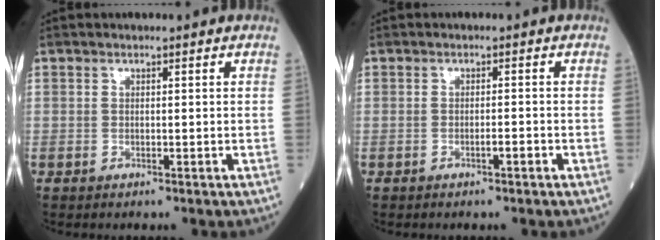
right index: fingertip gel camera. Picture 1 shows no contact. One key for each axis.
{"total": 1.1, "fx": -0.6, "fy": 0.1, "fz": 0.9, "tx": -0.012, "ty": 0.002, "tz": -0.010}